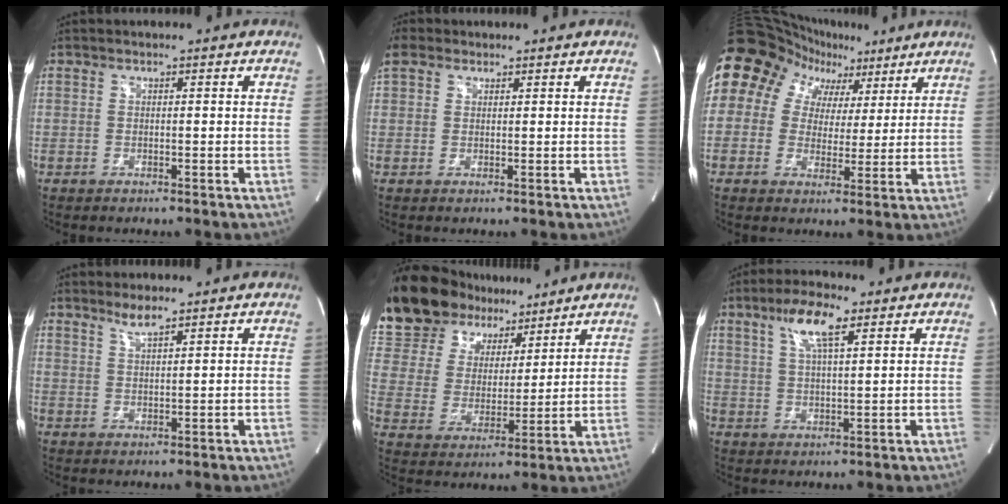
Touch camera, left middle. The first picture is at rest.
{"total": 3.1, "force": [2.2, 1.8, 1.1], "torque": [-0.043, 0.019, 0.051]}
{"total": 19.0, "force": [9.9, 14.8, 6.5], "torque": [-0.180, 0.090, 0.169]}
{"total": 2.6, "force": [2.1, 0.1, 1.4], "torque": [-0.034, -0.002, 0.043]}
{"total": 20.5, "force": [16.9, 8.6, 8.0], "torque": [-0.189, 0.036, 0.301]}
{"total": 7.3, "force": [3.9, 1.5, 6.0], "torque": [-0.120, 0.010, 0.072]}